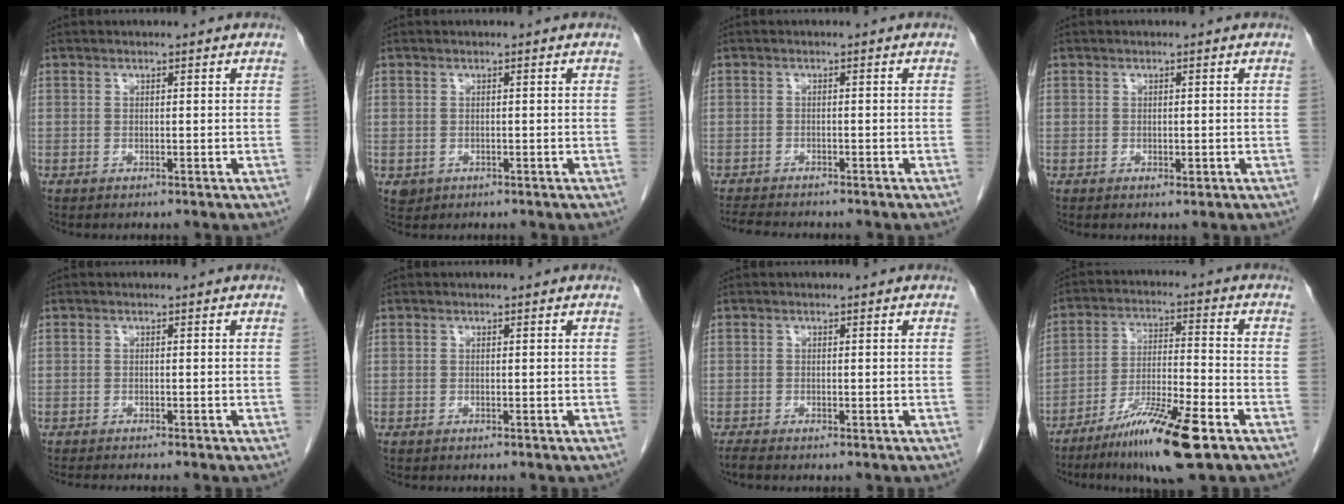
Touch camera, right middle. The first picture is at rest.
{"total": 1.3, "force": [-0.4, 1.2, 0.5], "torque": [-0.010, 0.002, 0.002]}
{"total": 6.3, "force": [-5.7, 1.0, 2.5], "torque": [-0.040, -0.012, -0.087]}
{"total": 0.9, "force": [-0.2, 0.6, 0.6], "torque": [-0.009, -0.001, 0.000]}
{"total": 3.3, "force": [-2.9, 0.2, 1.6], "torque": [-0.023, -0.007, -0.040]}
{"total": 0.0}
{"total": 1.1, "force": [-0.8, 0.1, 0.7], "torque": [-0.024, -0.006, -0.015]}
{"total": 12.6, "force": [-7.9, 0.5, 9.8], "torque": [-0.183, -0.029, -0.136]}